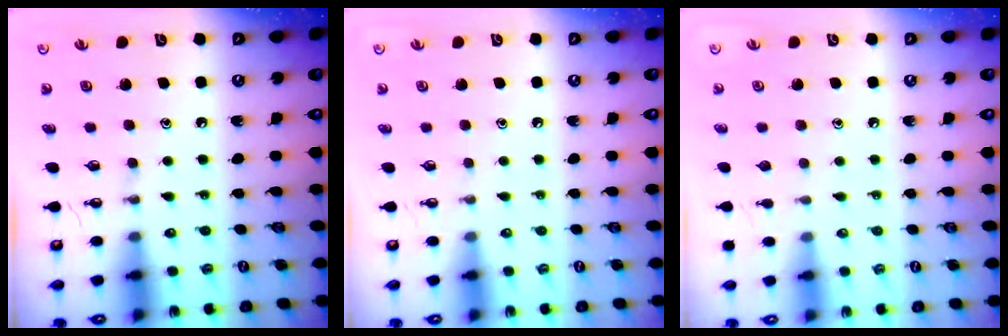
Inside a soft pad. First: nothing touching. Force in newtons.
{"total": 0.0}
{"total": 0.0}